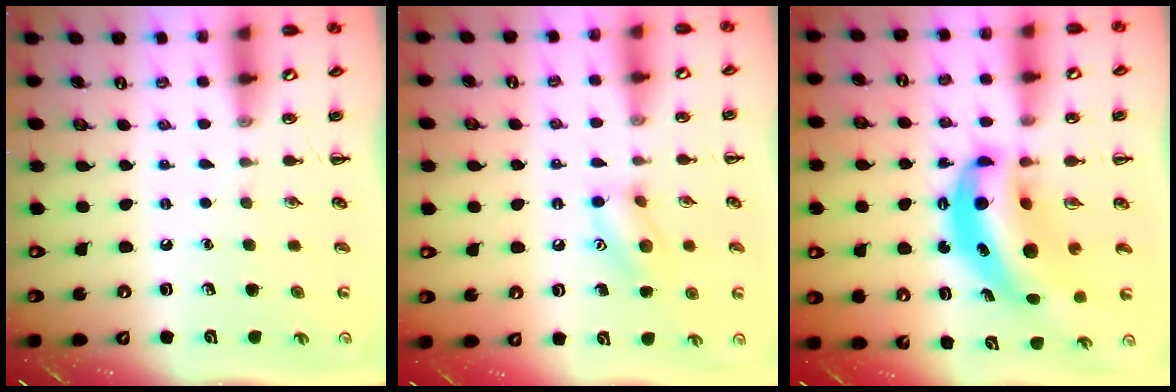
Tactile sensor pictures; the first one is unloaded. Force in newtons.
{"total": 10.6, "press": 10.5, "slide": 1.0}
{"total": 11.5, "press": 11.2, "slide": 2.4}